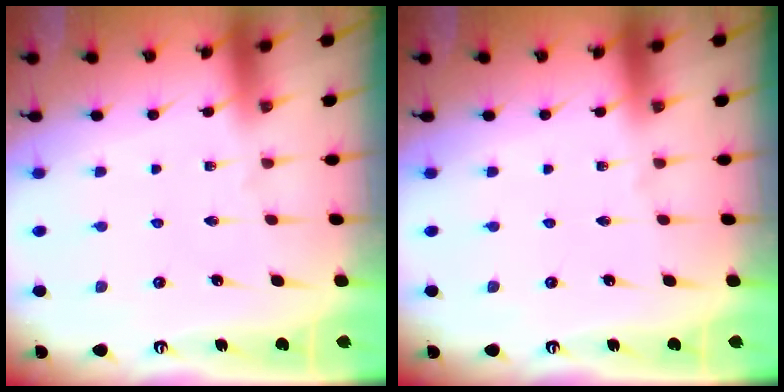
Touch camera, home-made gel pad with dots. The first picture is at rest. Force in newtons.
{"total": 0.0}